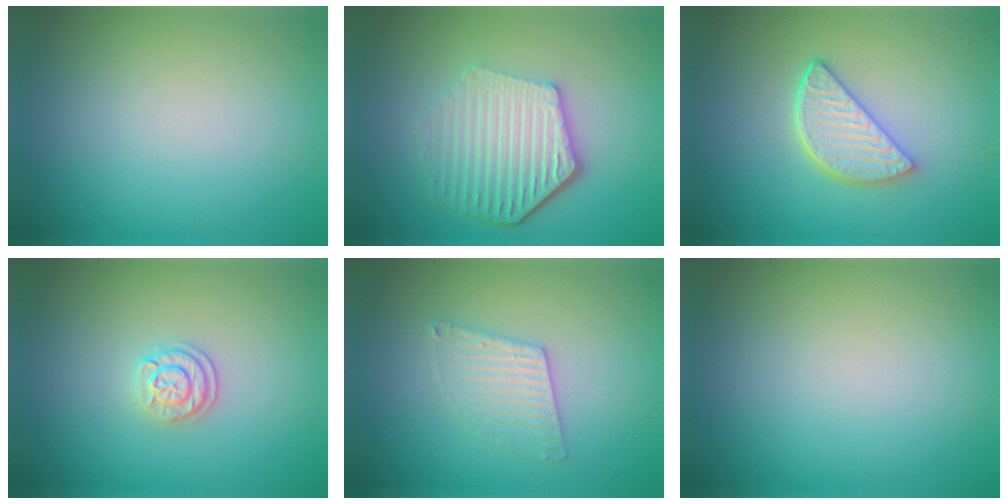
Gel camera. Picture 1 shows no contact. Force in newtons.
{"total": 6.1, "press": 4.6, "slide": 4.0}
{"total": 3.9, "press": 3.2, "slide": 2.2}
{"total": 2.0, "press": 1.9, "slide": 0.8}
{"total": 2.5, "press": 2.5, "slide": 0.2}
{"total": 0.0}